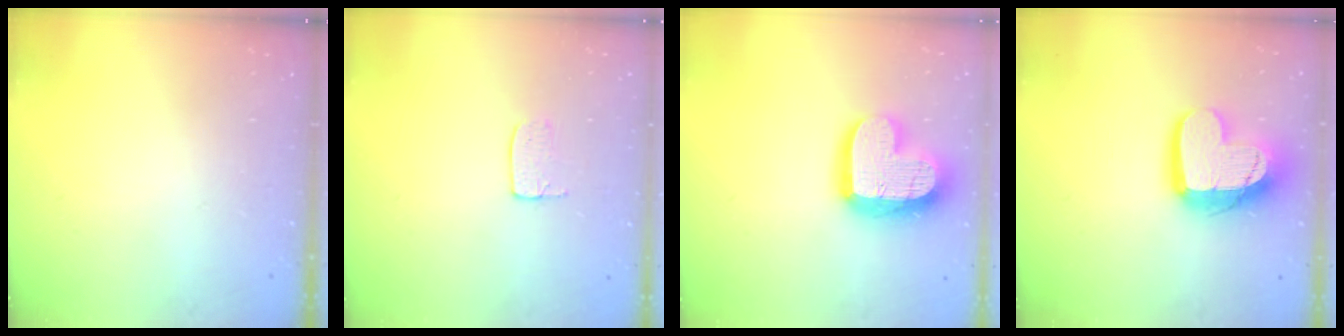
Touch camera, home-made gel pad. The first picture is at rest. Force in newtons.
{"total": 3.7, "press": 3.7, "slide": 0.2}
{"total": 18.6, "press": 18.6, "slide": 1.4}
{"total": 16.0, "press": 16.0, "slide": 1.4}